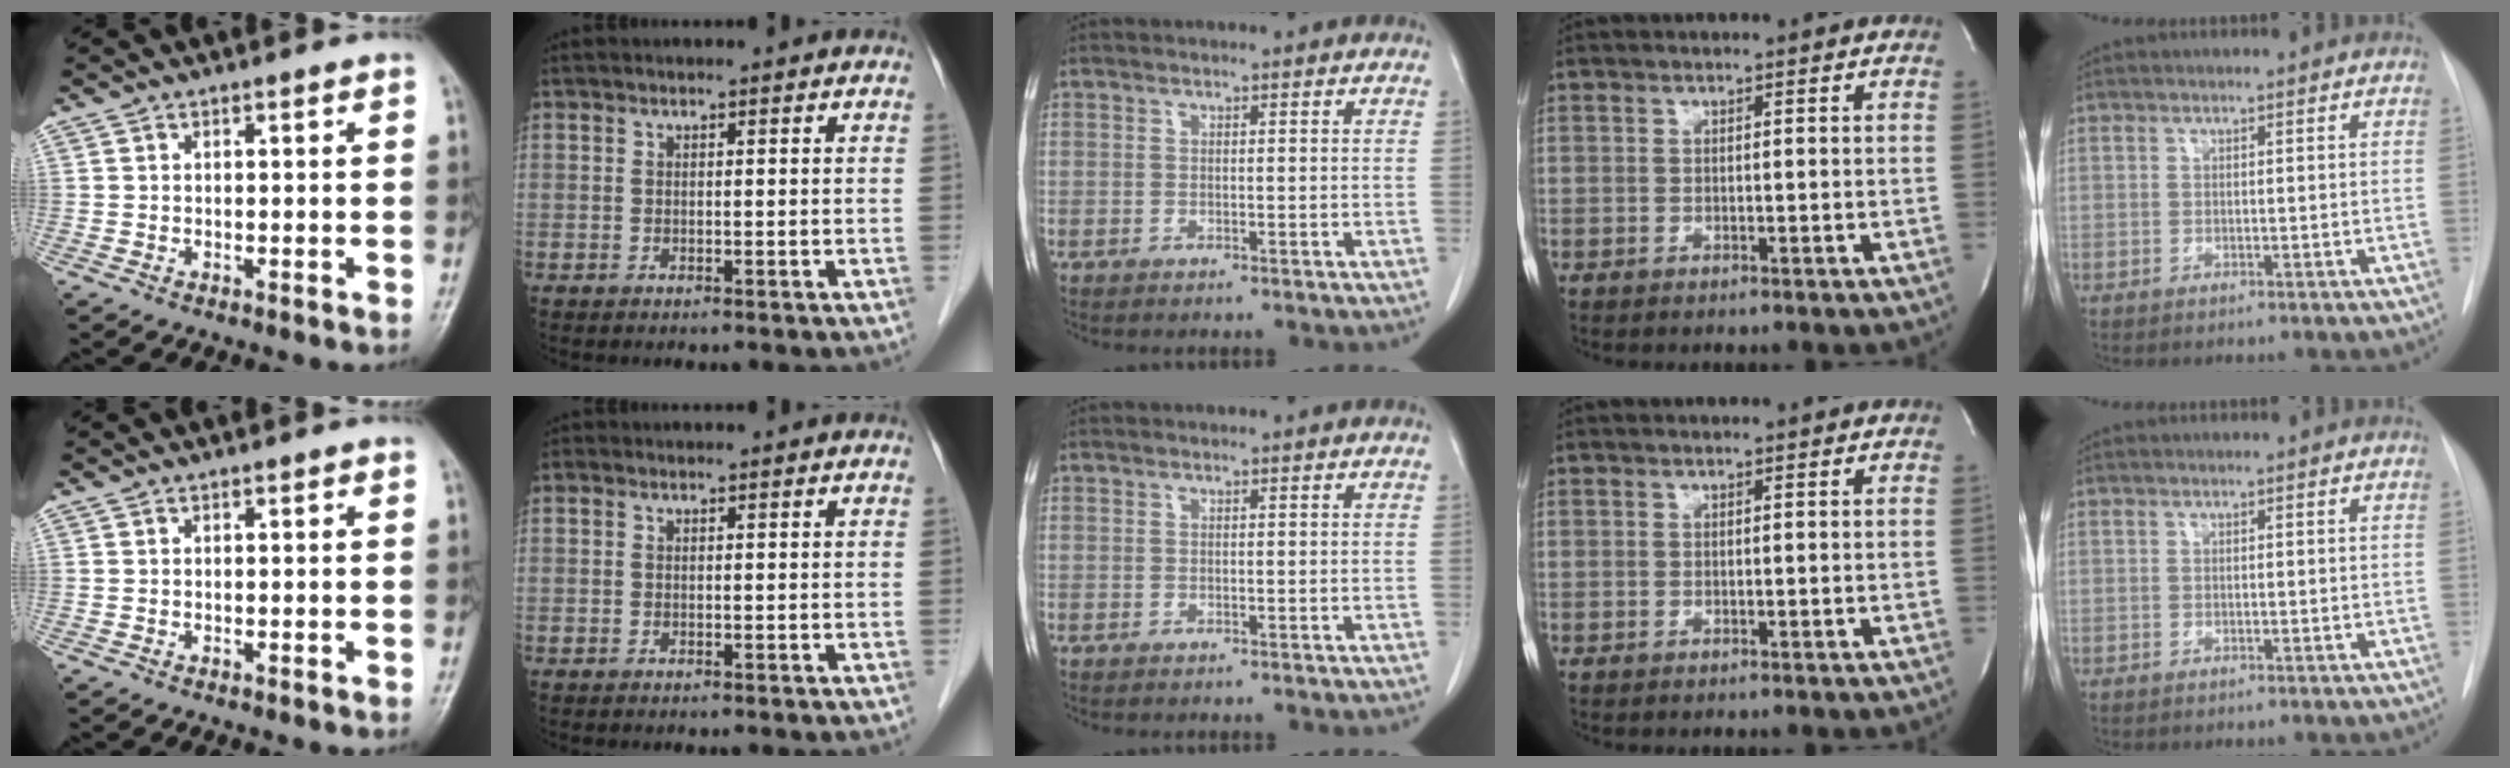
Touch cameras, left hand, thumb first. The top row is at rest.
{}